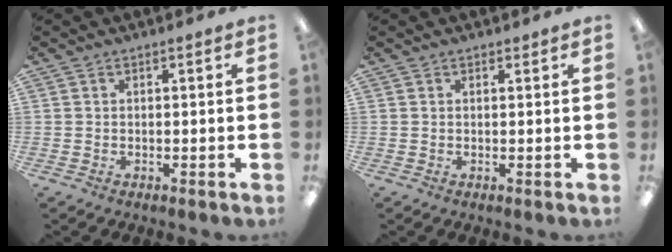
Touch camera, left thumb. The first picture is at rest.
{"total": 0.6, "force": [0.5, 0.3, 0.1], "torque": [0.006, -0.002, 0.007]}